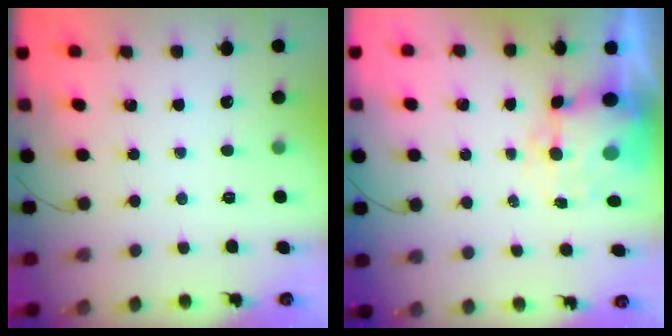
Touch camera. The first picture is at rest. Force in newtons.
{"total": 8.9, "press": 8.7, "slide": 1.9}